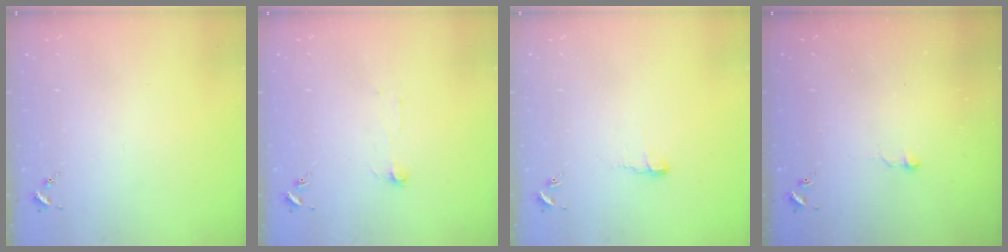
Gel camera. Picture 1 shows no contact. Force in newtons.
{"total": 4.0, "press": 4.0, "slide": 0.3}
{"total": 6.8, "press": 6.7, "slide": 0.7}
{"total": 6.2, "press": 6.2, "slide": 0.5}